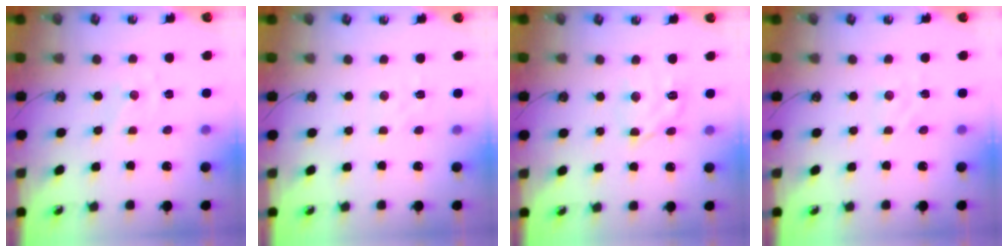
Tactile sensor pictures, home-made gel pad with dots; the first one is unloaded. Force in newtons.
{"total": 2.5, "press": 2.4, "slide": 0.6}
{"total": 11.8, "press": 11.7, "slide": 1.6}
{"total": 2.7, "press": 2.6, "slide": 0.4}